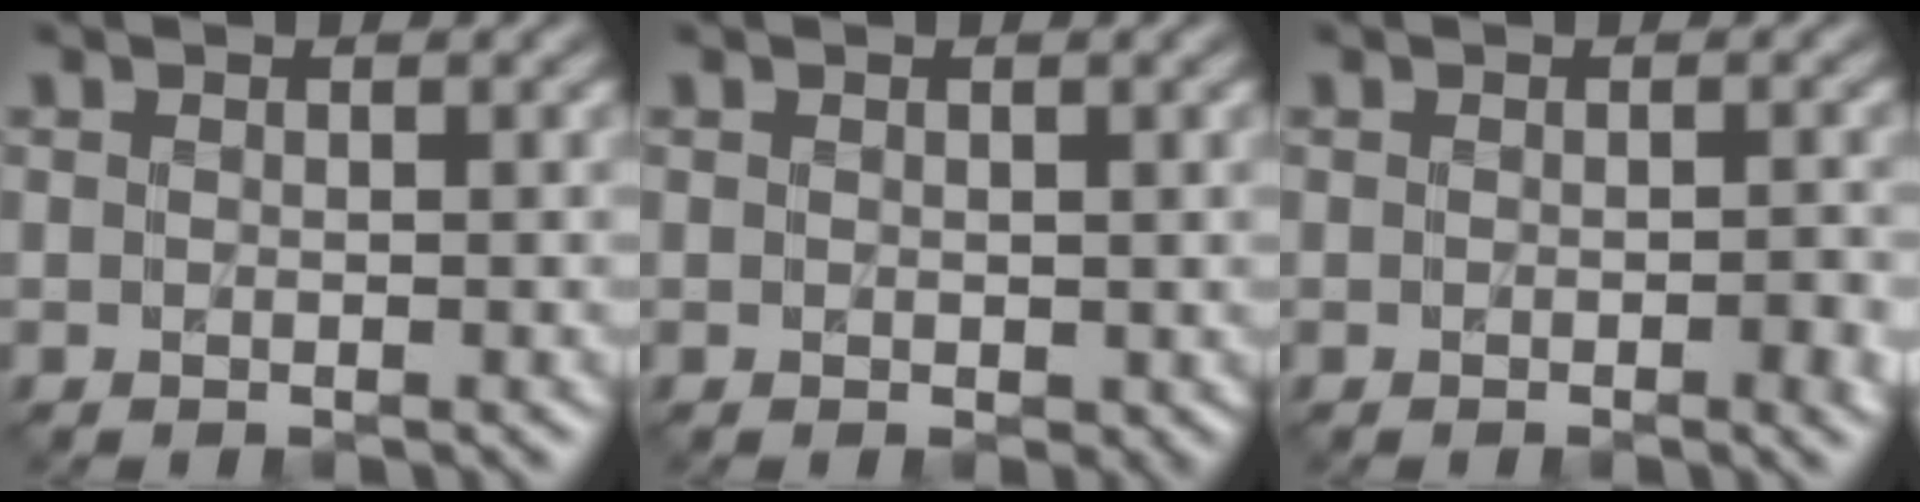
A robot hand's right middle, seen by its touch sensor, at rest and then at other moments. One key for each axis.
{"total": 0.8, "fx": 0.3, "fy": 0.6, "fz": 0.5, "tx": -0.008, "ty": 0.001, "tz": 0.007}
{"total": 1.7, "fx": -0.5, "fy": 0.4, "fz": 1.6, "tx": -0.020, "ty": -0.003, "tz": -0.006}